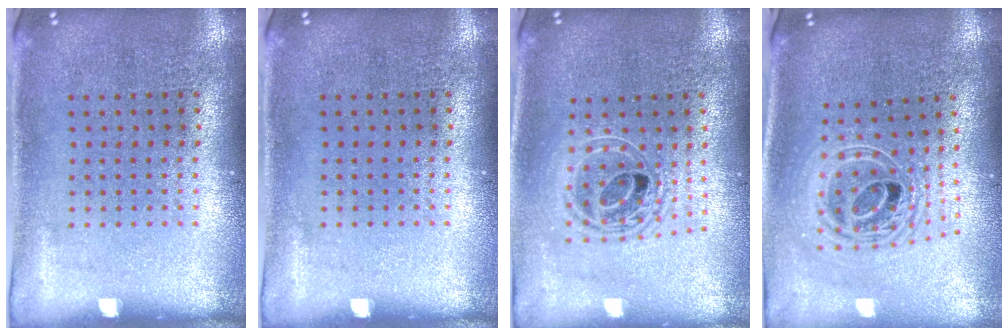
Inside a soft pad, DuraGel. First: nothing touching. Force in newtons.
{"total": 0.0}
{"total": 1.7, "press": 1.4, "slide": 1.0}
{"total": 2.3, "press": 1.8, "slide": 1.5}